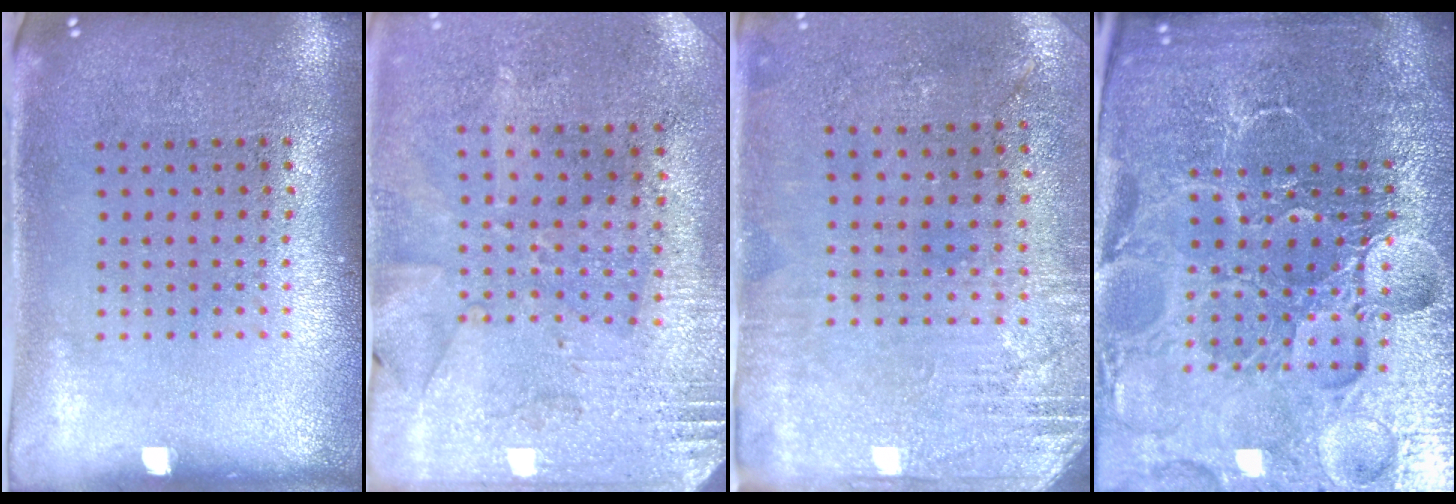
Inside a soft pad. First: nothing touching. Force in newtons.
{"total": 2.8, "press": 2.2, "slide": 1.7}
{"total": 2.8, "press": 2.5, "slide": 1.4}
{"total": 6.7, "press": 5.9, "slide": 3.2}